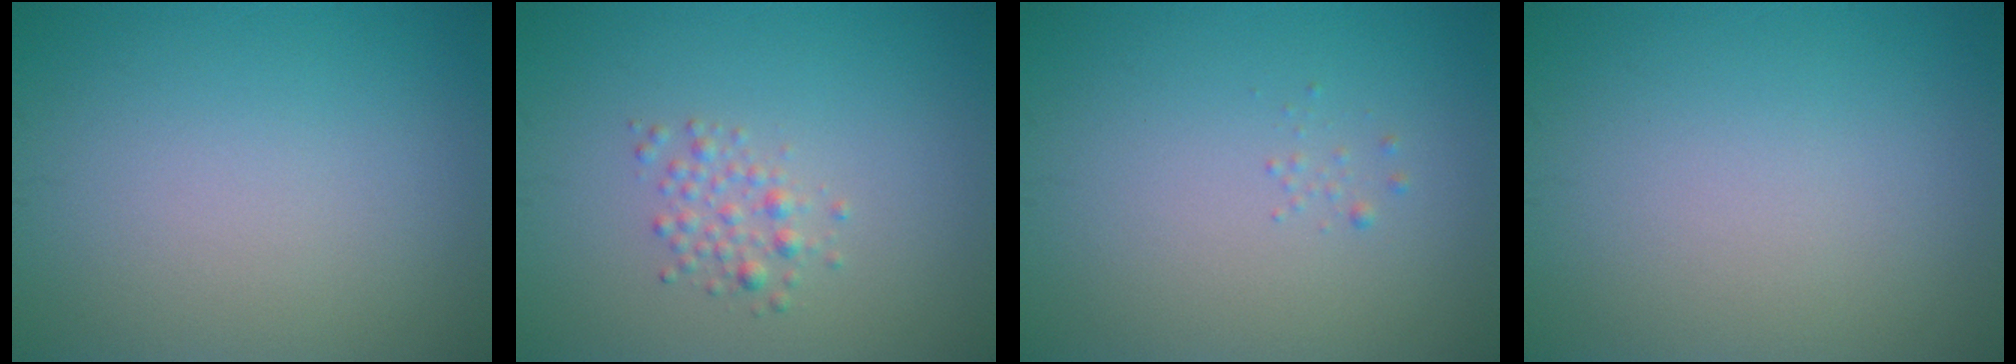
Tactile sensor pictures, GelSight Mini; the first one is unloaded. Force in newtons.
{"total": 1.7, "press": 1.7, "slide": 0.0}
{"total": 0.7, "press": 0.7, "slide": 0.1}
{"total": 0.0}